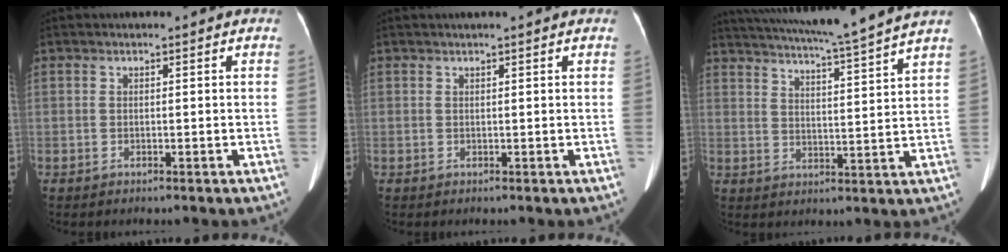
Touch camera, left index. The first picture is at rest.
{"total": 2.8, "force": [2.4, 0.1, 1.5], "torque": [-0.016, 0.025, 0.026]}
{"total": 16.9, "force": [14.9, -1.8, 7.8], "torque": [-0.136, -0.017, 0.207]}